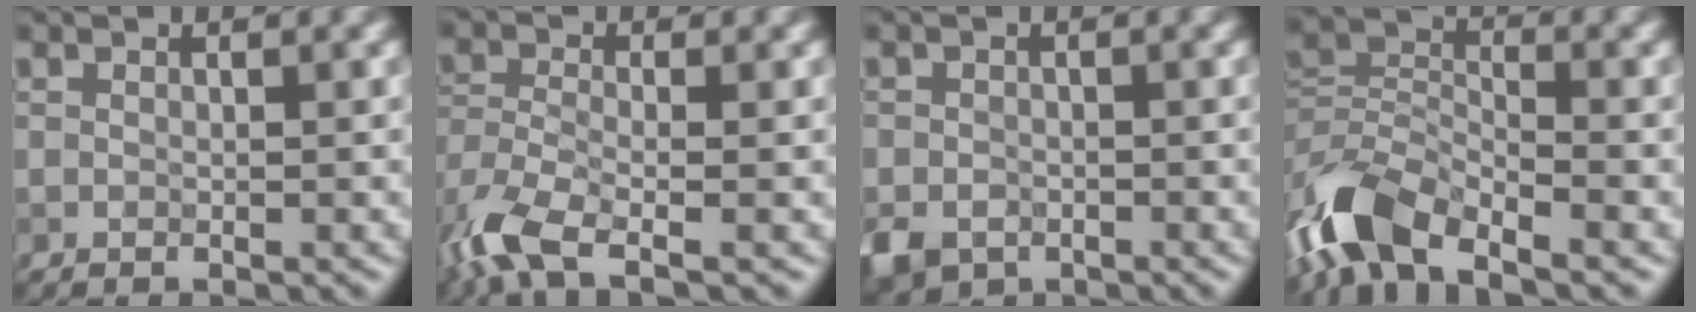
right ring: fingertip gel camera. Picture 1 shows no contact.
{"total": 6.5, "force": [-4.0, 2.4, 4.5], "torque": [-0.107, -0.016, -0.091]}
{"total": 3.5, "force": [-2.0, 2.5, 1.6], "torque": [-0.028, -0.007, -0.043]}
{"total": 7.6, "force": [-4.9, 3.3, 4.8], "torque": [-0.099, 0.002, -0.110]}